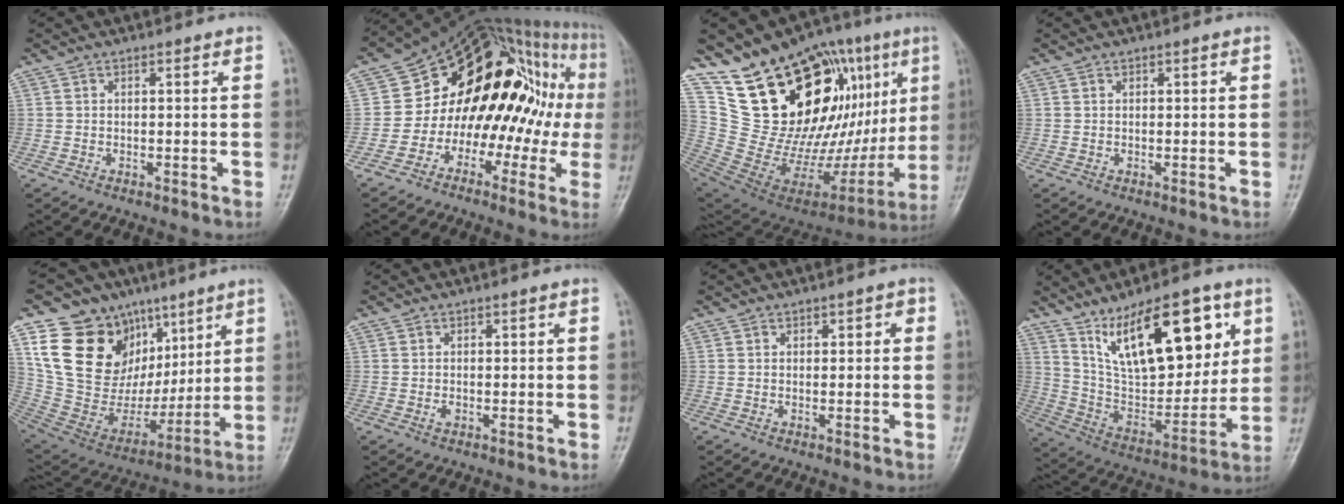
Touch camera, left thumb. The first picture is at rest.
{"total": 24.3, "force": [-0.3, 15.6, 18.6], "torque": [-0.199, 0.083, -0.007]}
{"total": 35.3, "force": [13.1, 16.3, 28.5], "torque": [-0.397, -0.008, 0.244]}
{"total": 0.0}
{"total": 24.3, "force": [10.2, 17.7, 13.2], "torque": [-0.193, -0.010, 0.205]}
{"total": 1.0, "force": [-0.1, 0.8, 0.6], "torque": [-0.009, 0.002, -0.001]}
{"total": 2.0, "force": [0.7, 1.2, 1.4], "torque": [-0.007, 0.001, 0.007]}
{"total": 23.1, "force": [10.9, 10.2, 17.6], "torque": [-0.235, -0.039, 0.202]}